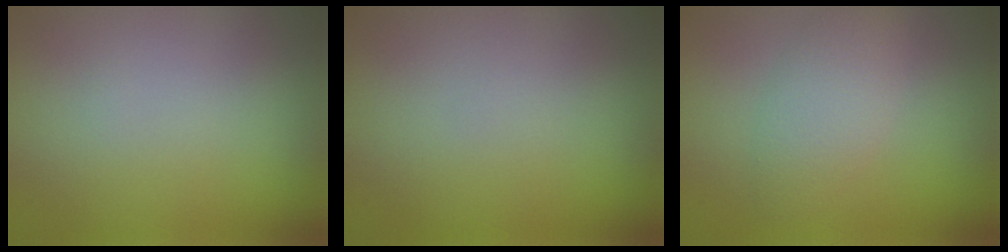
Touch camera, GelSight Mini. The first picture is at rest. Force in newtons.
{"total": 0.0}
{"total": 3.3, "press": 3.3, "slide": 0.1}